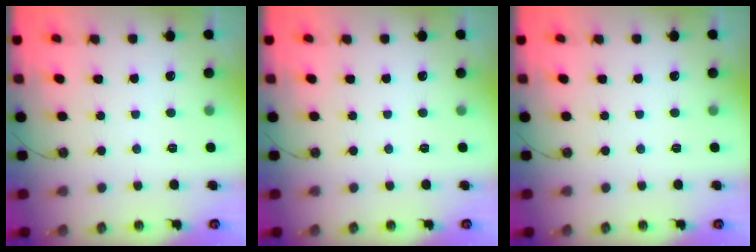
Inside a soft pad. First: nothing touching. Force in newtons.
{"total": 0.0}
{"total": 0.0}